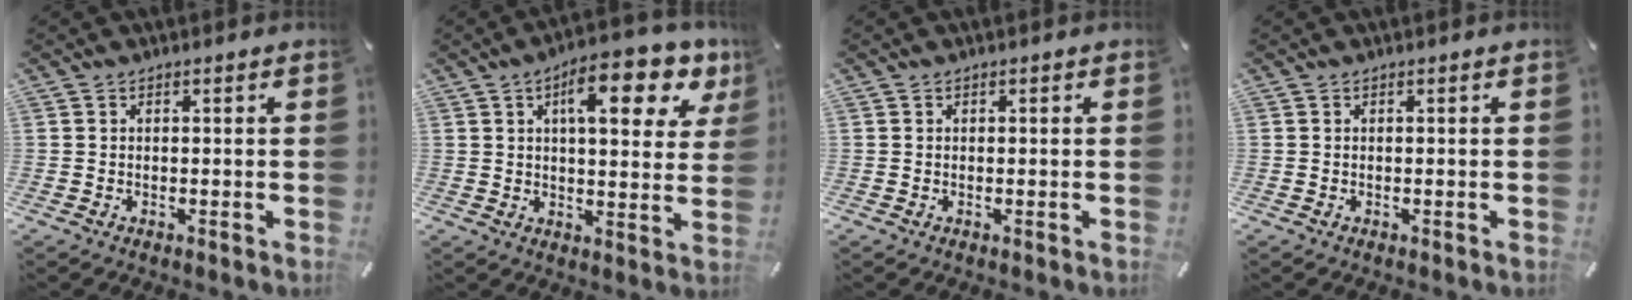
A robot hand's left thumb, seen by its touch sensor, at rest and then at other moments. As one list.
[{"total": 14.4, "force": [7.4, 5.6, 11.0], "torque": [-0.154, -0.031, 0.117]}, {"total": 0.0}, {"total": 0.0}]